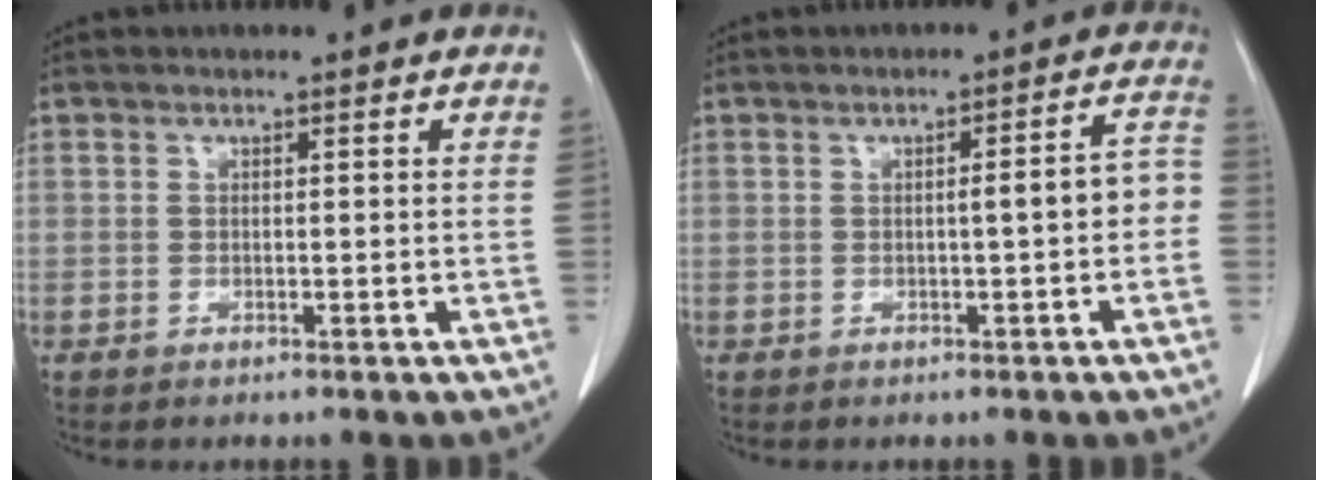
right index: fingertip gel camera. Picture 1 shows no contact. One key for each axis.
{"total": 4.4, "fx": -0.7, "fy": 0.7, "fz": 4.2, "tx": -0.054, "ty": 0.021, "tz": -0.009}